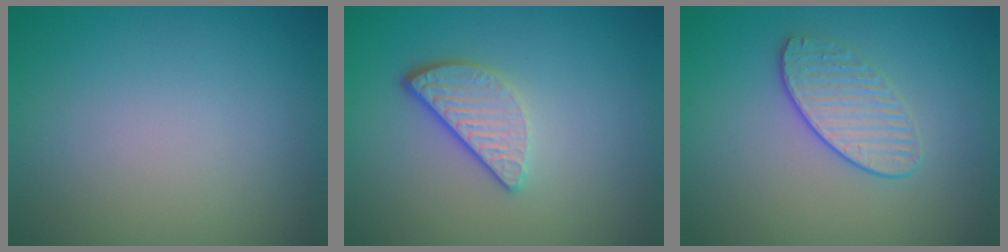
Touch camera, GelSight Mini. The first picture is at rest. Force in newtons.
{"total": 3.1, "press": 2.5, "slide": 1.8}
{"total": 2.2, "press": 1.8, "slide": 1.2}